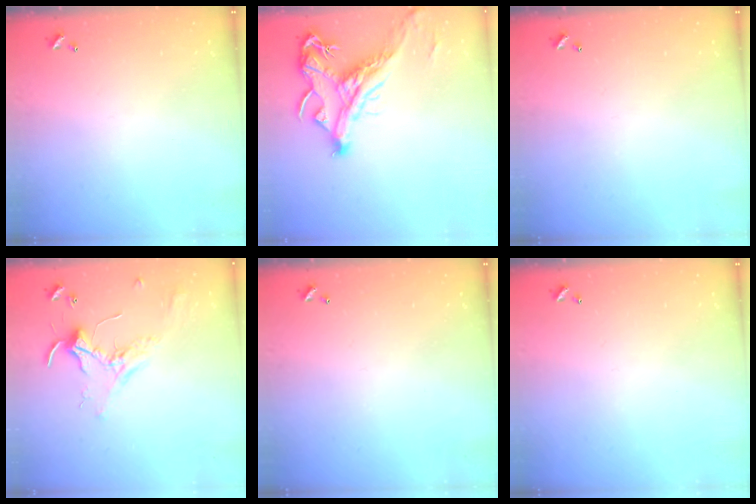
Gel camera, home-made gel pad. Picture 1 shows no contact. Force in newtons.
{"total": 3.5, "press": 3.3, "slide": 1.3}
{"total": 0.0}
{"total": 2.1, "press": 2.1, "slide": 0.5}
{"total": 0.0}
{"total": 0.0}